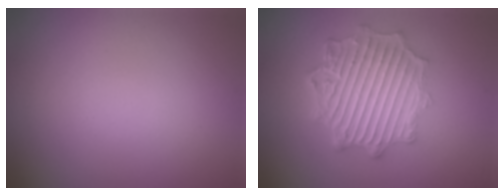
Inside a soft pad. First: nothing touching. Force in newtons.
{"total": 7.0, "press": 5.3, "slide": 4.6}